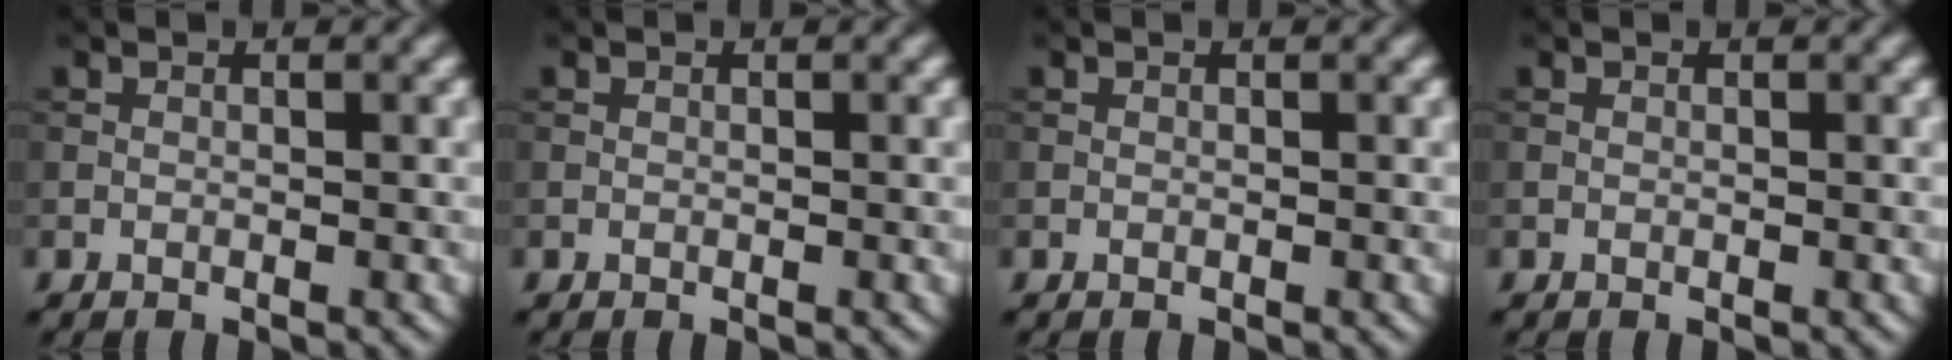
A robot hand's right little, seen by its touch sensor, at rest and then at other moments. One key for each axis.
{"total": 0.0}
{"total": 0.0}
{"total": 0.0}